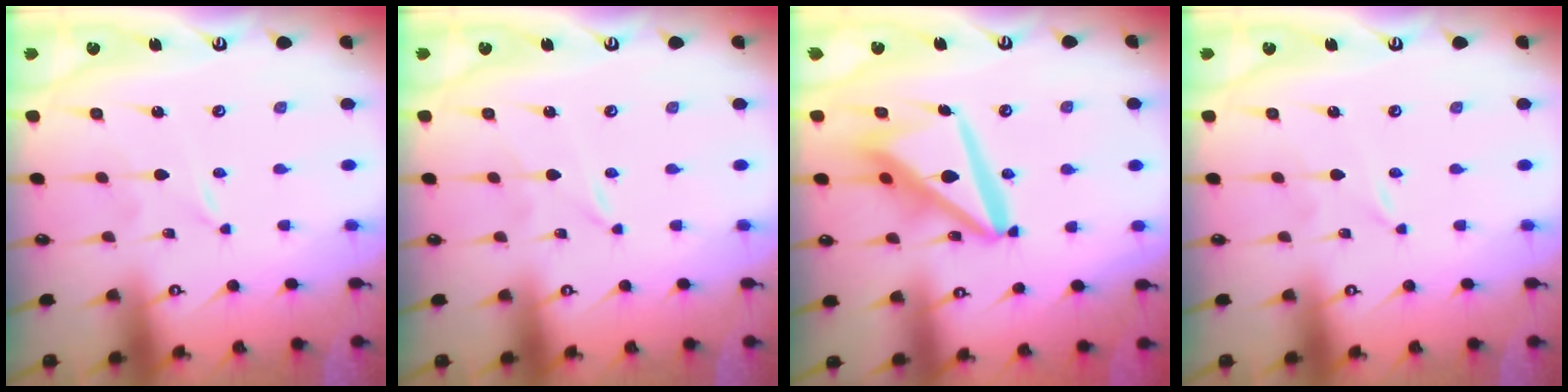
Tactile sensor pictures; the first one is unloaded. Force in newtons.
{"total": 0.0}
{"total": 15.9, "press": 15.9, "slide": 1.3}
{"total": 0.0}